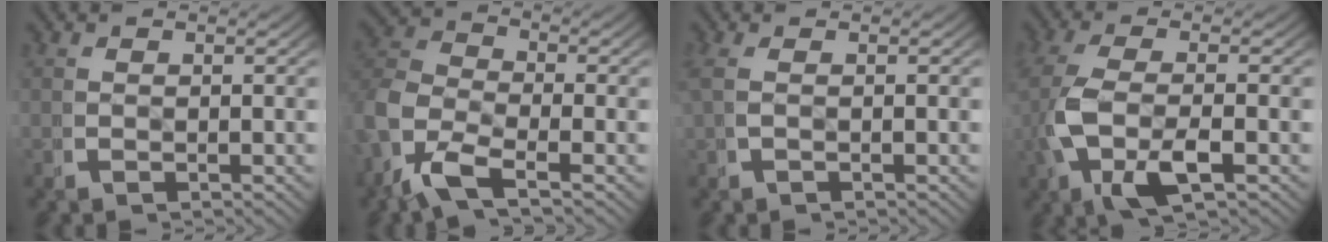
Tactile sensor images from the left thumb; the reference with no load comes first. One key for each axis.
{"total": 7.2, "fx": -1.4, "fy": 4.9, "fz": 5.1, "tx": -0.122, "ty": -0.020, "tz": -0.029}
{"total": 1.1, "fx": 0.1, "fy": -0.2, "fz": 1.0, "tx": -0.034, "ty": 0.003, "tz": 0.007}
{"total": 7.0, "fx": -0.6, "fy": 3.3, "fz": 6.1, "tx": -0.161, "ty": -0.019, "tz": 0.001}